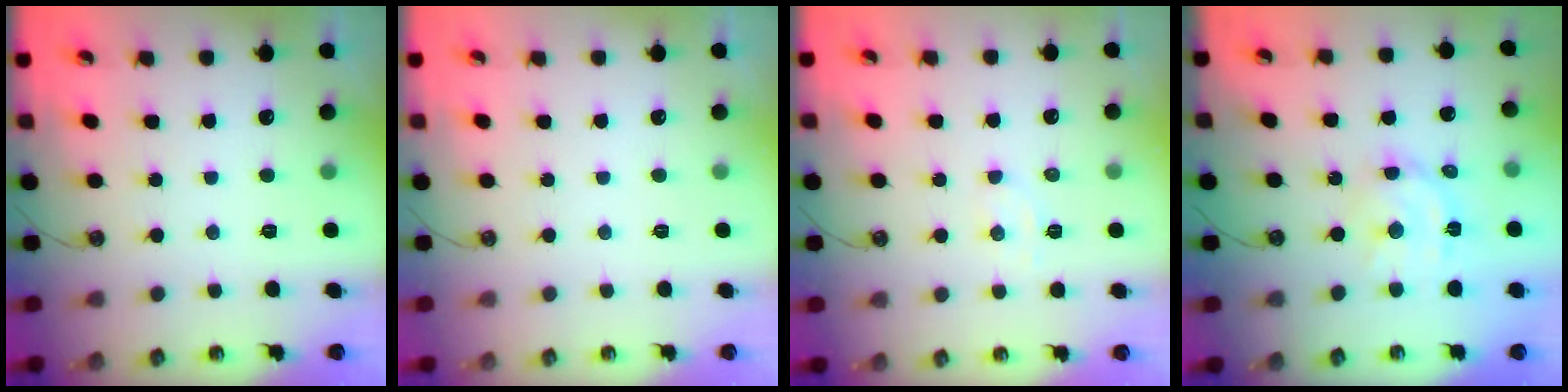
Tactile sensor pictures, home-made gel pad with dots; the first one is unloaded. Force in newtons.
{"total": 0.0}
{"total": 3.5, "press": 3.4, "slide": 0.9}
{"total": 11.2, "press": 11.2, "slide": 0.8}